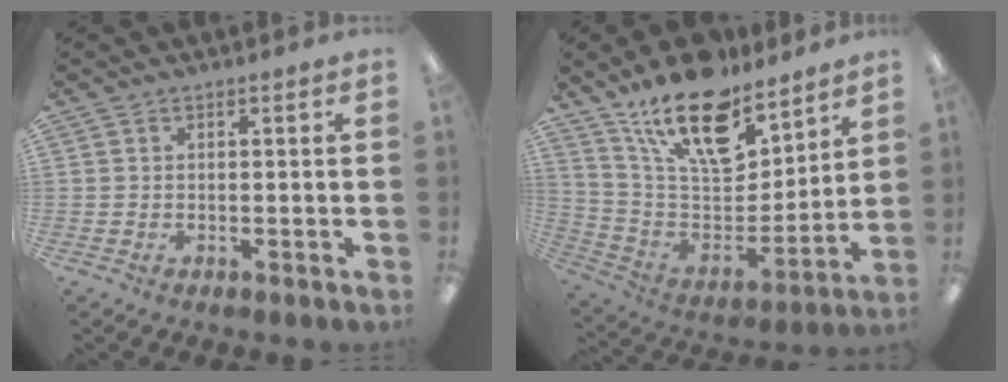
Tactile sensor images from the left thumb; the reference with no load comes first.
{"total": 20.7, "force": [14.5, 9.2, 11.5], "torque": [-0.205, -0.093, 0.258]}